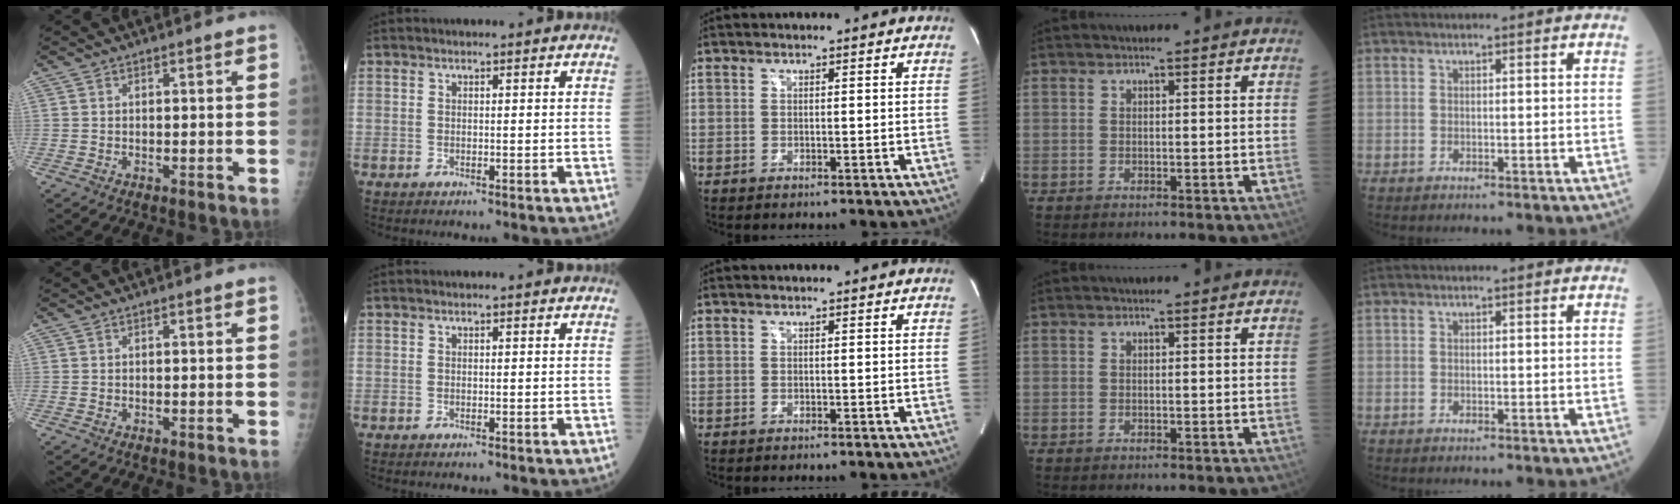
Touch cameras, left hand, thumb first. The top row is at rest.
{}